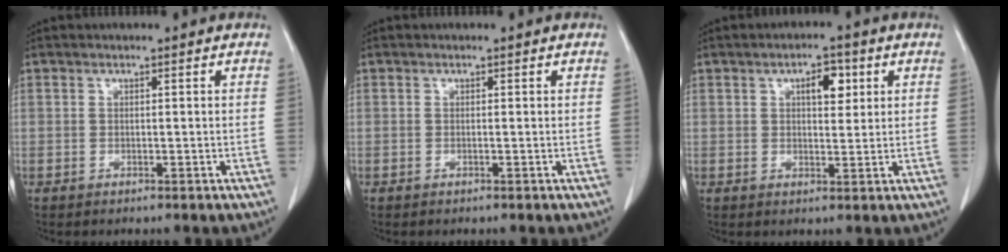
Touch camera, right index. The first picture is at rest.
{"total": 0.0}
{"total": 4.4, "force": [1.7, 1.9, 3.5], "torque": [-0.053, 0.006, 0.024]}